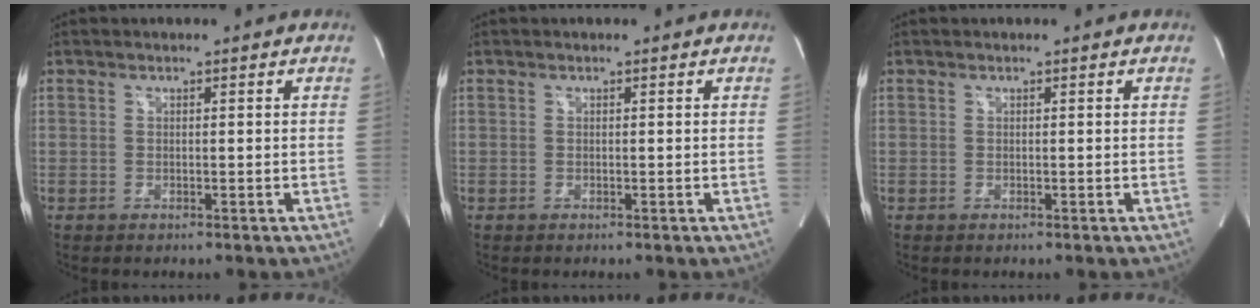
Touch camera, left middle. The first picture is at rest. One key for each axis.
{"total": 0.0}
{"total": 0.0}